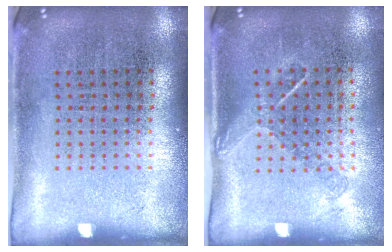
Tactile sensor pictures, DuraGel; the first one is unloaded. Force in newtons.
{"total": 1.3, "press": 1.0, "slide": 0.9}